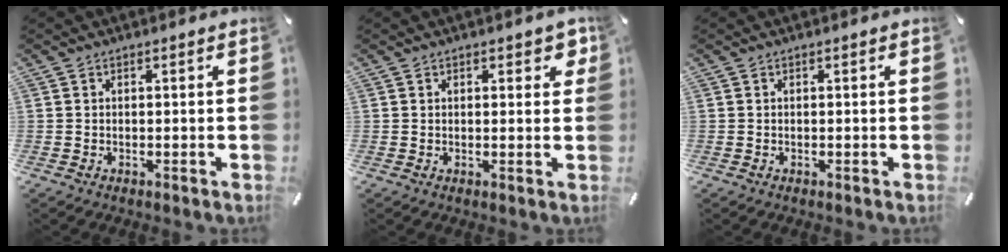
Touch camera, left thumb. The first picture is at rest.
{"total": 2.8, "force": [1.4, 1.7, 1.8], "torque": [-0.015, -0.002, 0.018]}
{"total": 0.0}